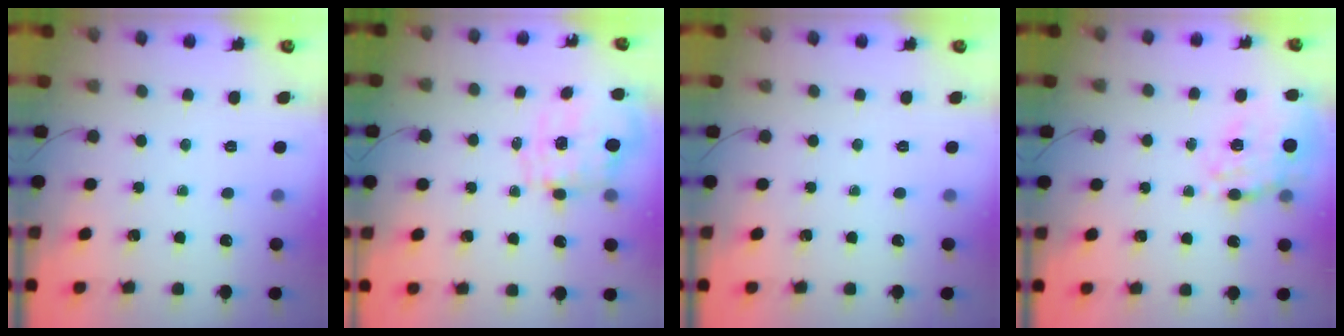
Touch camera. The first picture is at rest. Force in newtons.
{"total": 1.5, "press": 1.4, "slide": 0.4}
{"total": 0.0}
{"total": 19.5, "press": 19.1, "slide": 3.6}